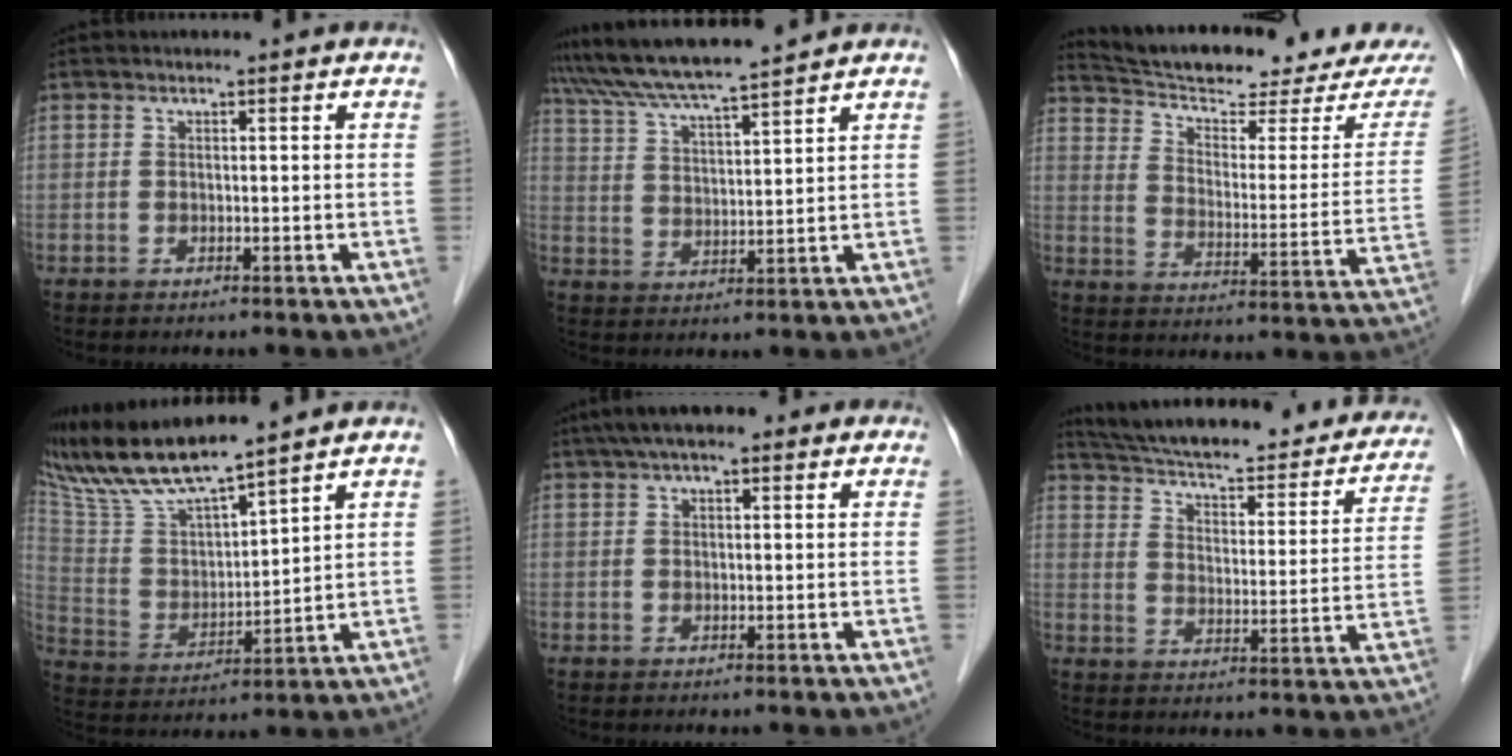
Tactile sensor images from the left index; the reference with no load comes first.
{"total": 11.1, "force": [10.0, -1.0, 4.6], "torque": [-0.089, 0.019, 0.177]}
{"total": 20.4, "force": [18.8, 1.6, 7.5], "torque": [-0.112, -0.046, 0.261]}
{"total": 14.1, "force": [12.7, 0.1, 6.2], "torque": [-0.136, 0.009, 0.254]}
{"total": 6.9, "force": [4.4, 2.4, 4.8], "torque": [-0.082, 0.038, 0.065]}
{"total": 29.1, "force": [24.8, 7.3, 13.2], "torque": [-0.207, -0.016, 0.309]}